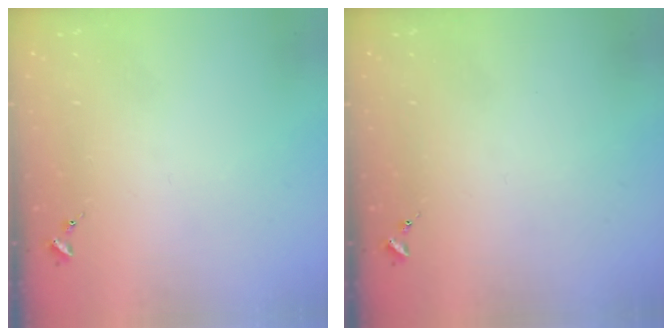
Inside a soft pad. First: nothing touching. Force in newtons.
{"total": 0.0}